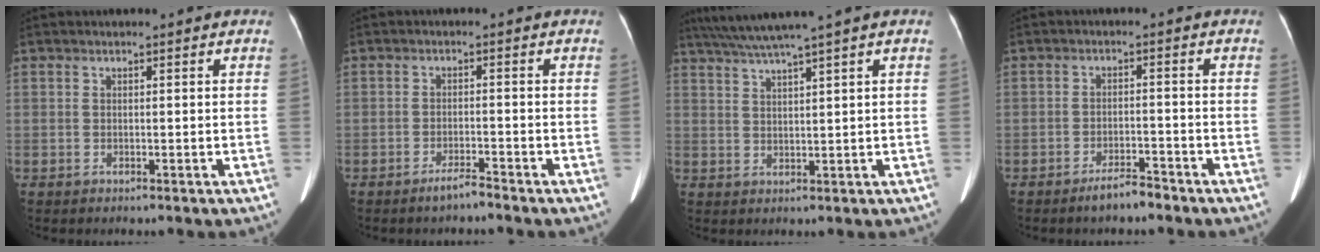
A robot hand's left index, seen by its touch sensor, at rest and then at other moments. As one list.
[{"total": 2.4, "force": [-2.2, -0.1, 1.0], "torque": [-0.022, -0.004, -0.041]}, {"total": 6.3, "force": [4.9, -1.7, 3.5], "torque": [-0.064, 0.017, 0.092]}, {"total": 3.6, "force": [-3.2, 0.7, 1.7], "torque": [-0.035, -0.003, -0.055]}]